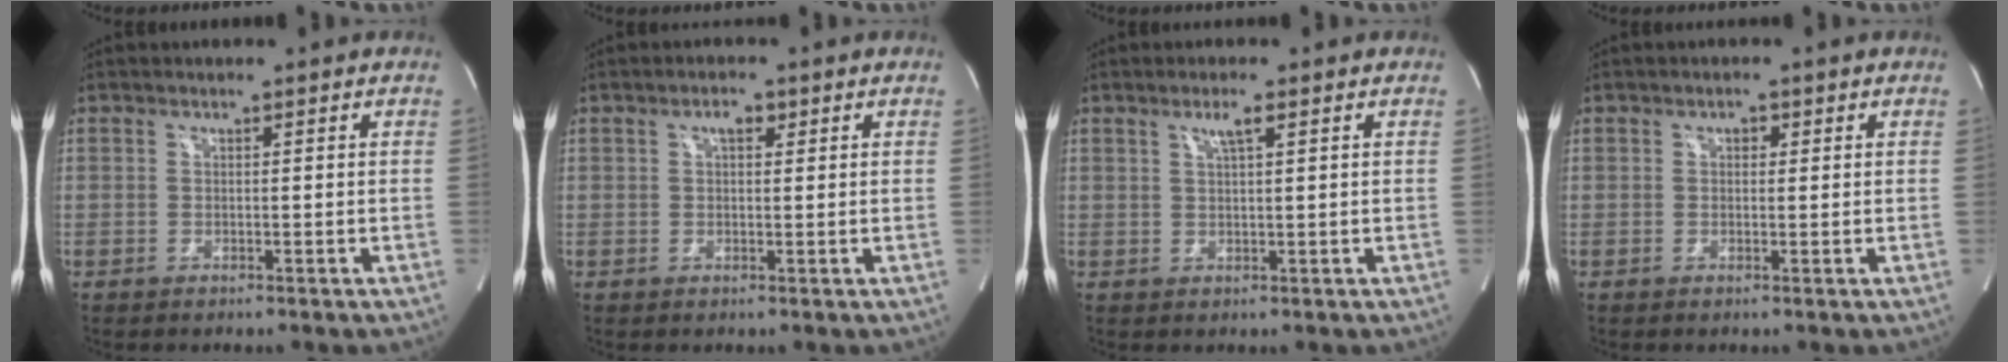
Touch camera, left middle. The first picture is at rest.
{"total": 2.0, "force": [0.9, 0.9, 1.5], "torque": [-0.027, 0.008, 0.014]}
{"total": 2.3, "force": [1.2, 0.1, 2.0], "torque": [-0.040, 0.000, 0.023]}
{"total": 1.2, "force": [0.5, 0.8, 0.7], "torque": [-0.010, 0.004, 0.006]}